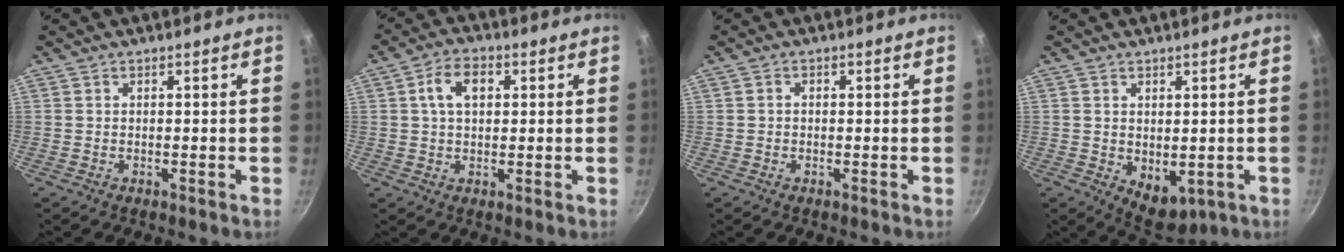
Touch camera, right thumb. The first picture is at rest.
{"total": 6.7, "force": [1.6, 4.2, 4.9], "torque": [-0.069, 0.010, 0.024]}
{"total": 0.9, "force": [-0.1, 0.7, 0.5], "torque": [-0.008, 0.006, -0.001]}
{"total": 6.1, "force": [-0.1, 3.9, 4.6], "torque": [-0.046, -0.013, 0.015]}